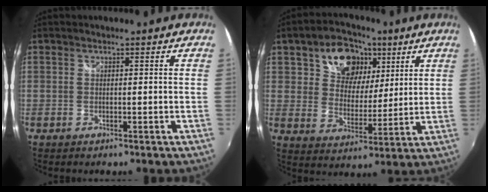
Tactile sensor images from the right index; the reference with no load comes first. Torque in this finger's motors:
{"motor_torque": [0.43, 0.38, 0.18, 0.07]}